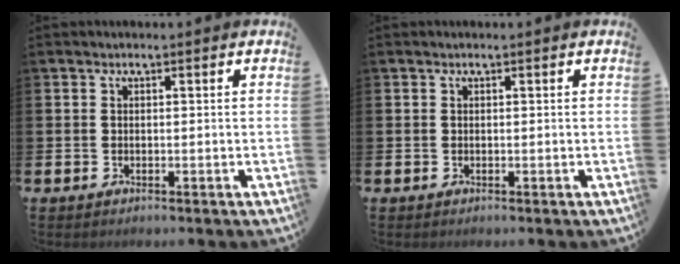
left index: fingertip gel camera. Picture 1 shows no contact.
{"total": 0.0}